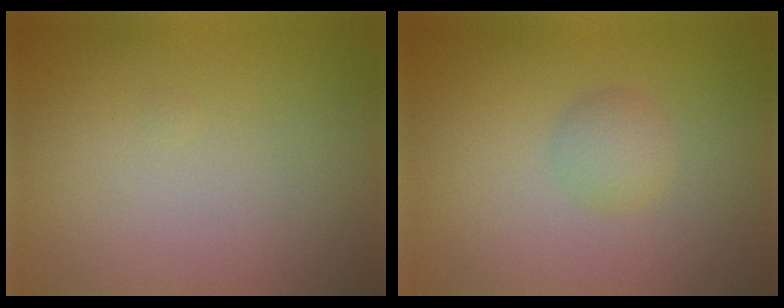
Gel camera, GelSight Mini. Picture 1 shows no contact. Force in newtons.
{"total": 1.7, "press": 1.7, "slide": 0.1}